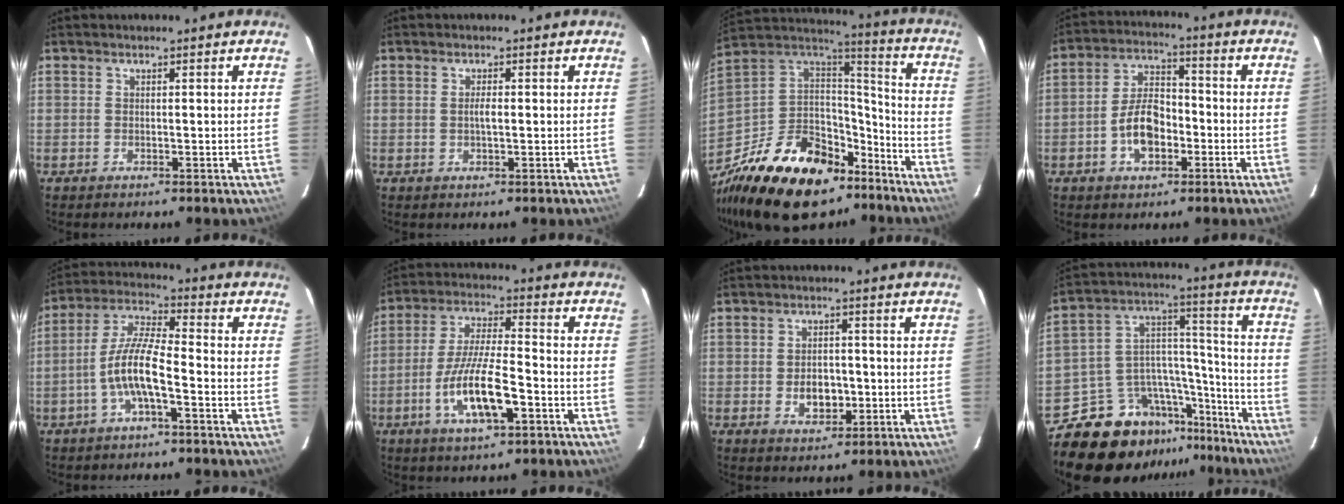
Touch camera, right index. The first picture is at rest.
{"total": 1.5, "force": [0.0, 0.5, 1.4], "torque": [-0.026, 0.001, -0.001]}
{"total": 29.4, "force": [-18.7, 15.8, 16.2], "torque": [-0.337, 0.016, -0.286]}
{"total": 8.8, "force": [-3.1, 5.1, 6.5], "torque": [-0.126, 0.021, -0.051]}
{"total": 9.0, "force": [-3.5, 1.9, 8.0], "torque": [-0.174, 0.008, -0.067]}
{"total": 12.3, "force": [-5.0, 3.1, 10.9], "torque": [-0.218, -0.009, -0.089]}
{"total": 5.3, "force": [-1.2, 3.7, 3.6], "torque": [-0.064, 0.001, -0.013]}
{"total": 19.9, "force": [-16.0, 9.8, 6.5], "torque": [-0.131, 0.064, -0.237]}